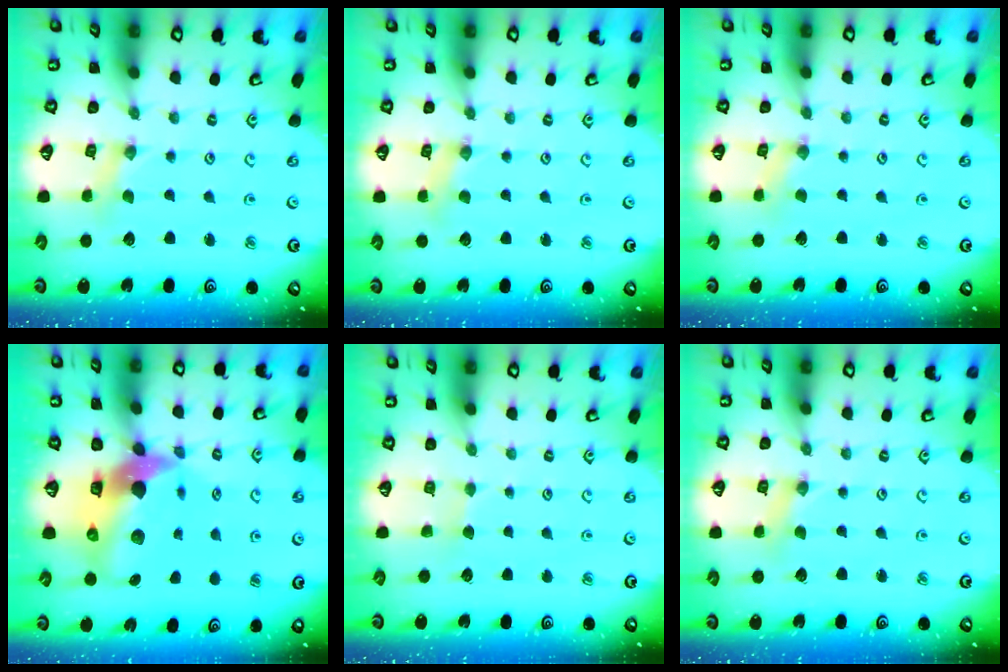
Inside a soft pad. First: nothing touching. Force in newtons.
{"total": 1.3, "press": 1.2, "slide": 0.3}
{"total": 0.6, "press": 0.5, "slide": 0.2}
{"total": 13.0, "press": 12.9, "slide": 2.2}
{"total": 2.2, "press": 2.2, "slide": 0.2}
{"total": 0.0}